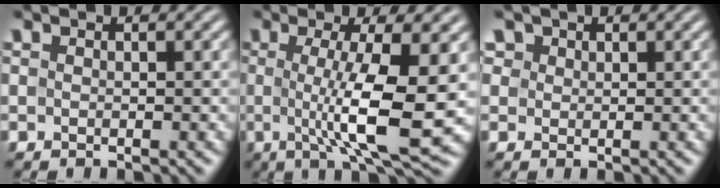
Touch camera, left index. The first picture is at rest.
{"total": 8.6, "force": [-0.3, 1.8, 8.4], "torque": [-0.130, -0.010, -0.003]}
{"total": 2.3, "force": [1.4, 1.7, 0.7], "torque": [-0.022, -0.001, 0.027]}